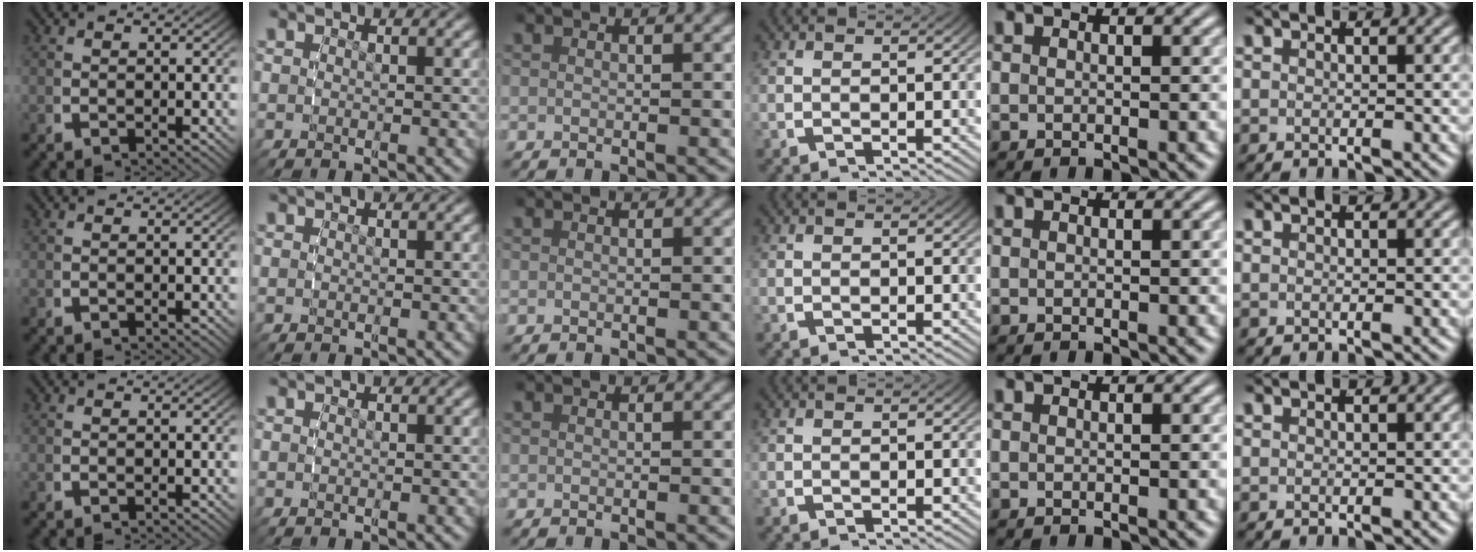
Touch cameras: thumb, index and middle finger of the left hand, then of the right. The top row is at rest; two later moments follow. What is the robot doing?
{"motion": "reach", "object": "paper towel"}